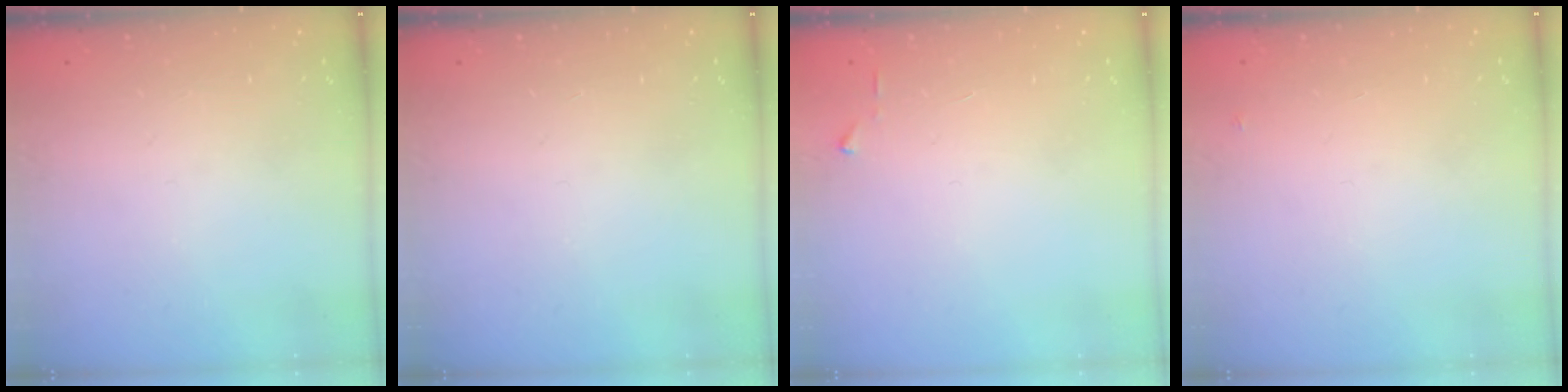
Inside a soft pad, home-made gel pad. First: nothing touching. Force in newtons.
{"total": 0.0}
{"total": 3.0, "press": 2.9, "slide": 0.4}
{"total": 2.6, "press": 2.6, "slide": 0.2}